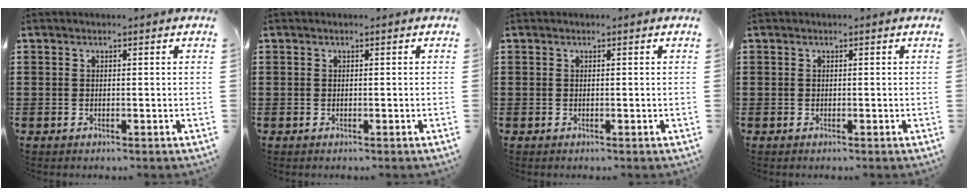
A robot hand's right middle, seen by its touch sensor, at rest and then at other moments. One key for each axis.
{"total": 0.0}
{"total": 0.0}
{"total": 0.0}